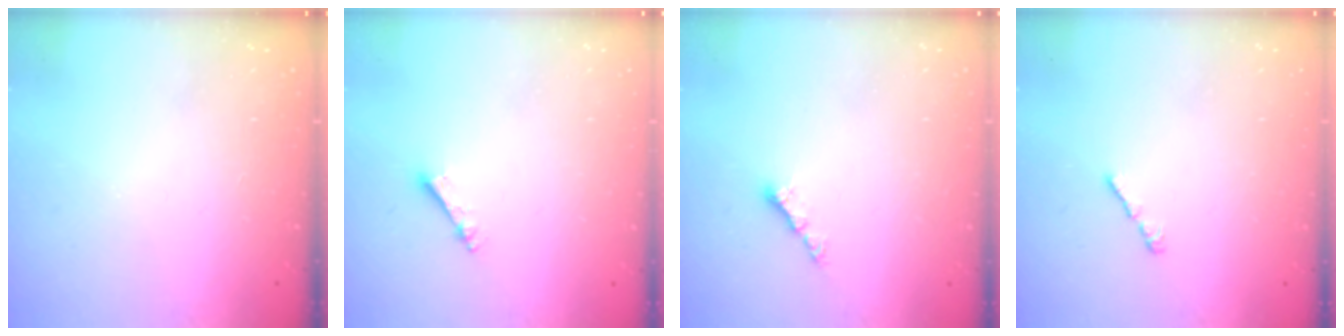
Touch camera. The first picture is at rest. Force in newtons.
{"total": 2.7, "press": 2.7, "slide": 0.4}
{"total": 4.1, "press": 4.1, "slide": 0.5}
{"total": 2.2, "press": 2.1, "slide": 0.6}